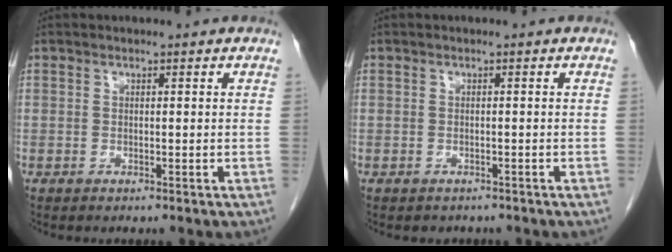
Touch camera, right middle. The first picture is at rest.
{"total": 2.0, "force": [-1.7, 1.1, 0.2], "torque": [-0.005, 0.001, -0.022]}